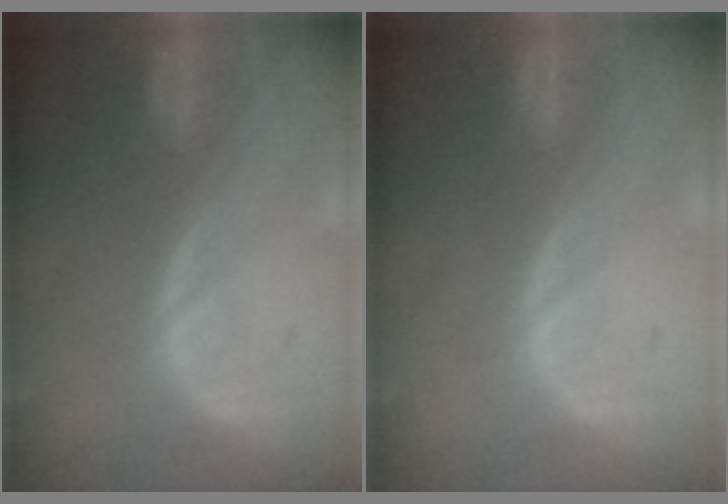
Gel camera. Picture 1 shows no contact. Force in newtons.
{"total": 0.0}